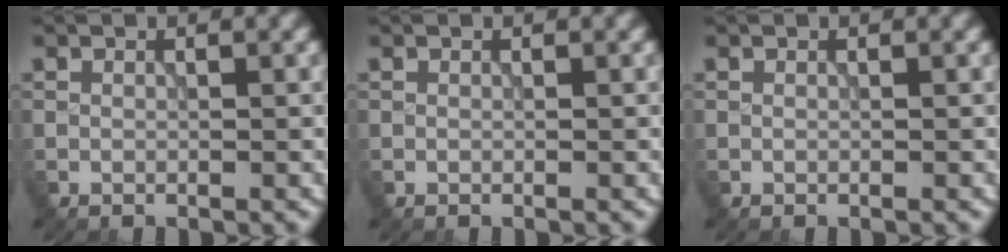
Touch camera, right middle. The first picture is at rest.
{"total": 0.0}
{"total": 0.0}